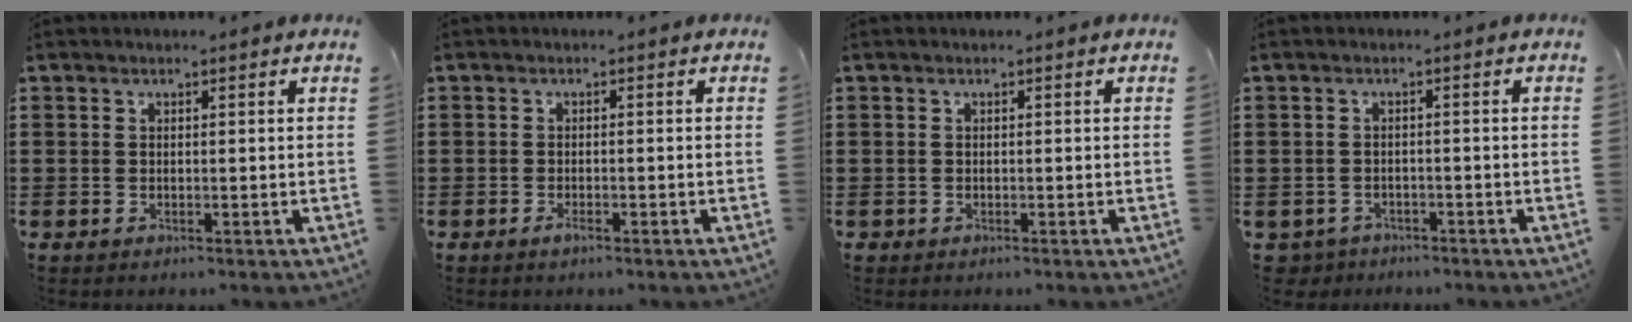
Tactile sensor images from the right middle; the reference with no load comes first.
{"total": 1.4, "force": [-1.0, 0.5, 0.8], "torque": [-0.024, -0.005, -0.022]}
{"total": 0.6, "force": [-0.5, 0.4, 0.0], "torque": [-0.001, 0.003, -0.012]}
{"total": 2.2, "force": [-2.1, 0.8, -0.2], "torque": [-0.006, 0.000, -0.048]}